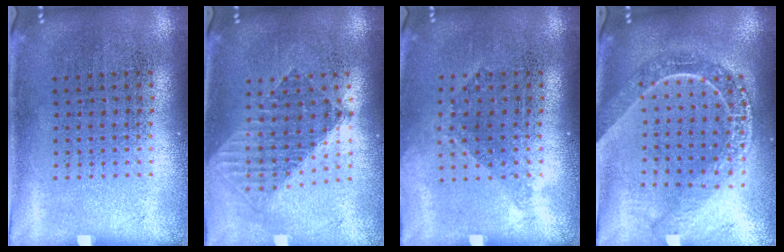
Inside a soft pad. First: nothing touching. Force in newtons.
{"total": 1.5, "press": 1.3, "slide": 0.8}
{"total": 1.1, "press": 0.9, "slide": 0.7}
{"total": 2.2, "press": 1.8, "slide": 1.2}